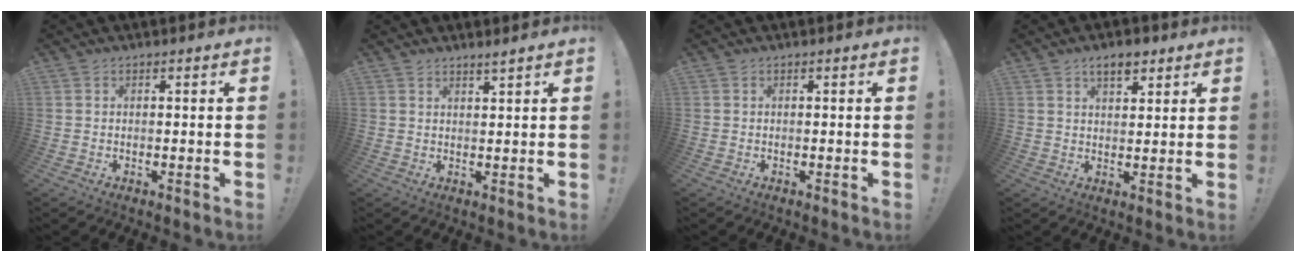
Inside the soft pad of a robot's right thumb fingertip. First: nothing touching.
{"total": 2.1, "force": [1.9, 0.0, 0.9], "torque": [-0.005, -0.017, 0.031]}
{"total": 0.0}
{"total": 5.5, "force": [3.6, 2.8, 3.1], "torque": [-0.039, -0.014, 0.061]}